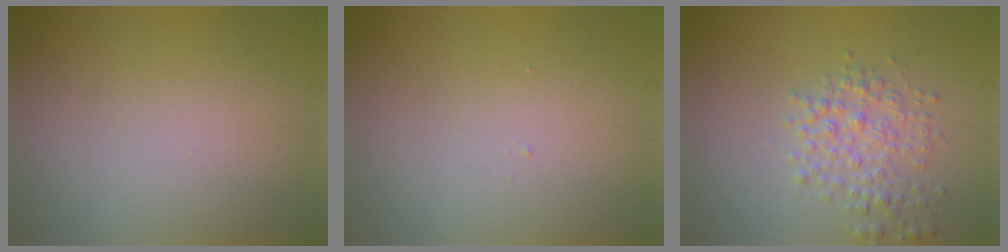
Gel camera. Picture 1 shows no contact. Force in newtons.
{"total": 0.0}
{"total": 3.1, "press": 3.1, "slide": 0.1}